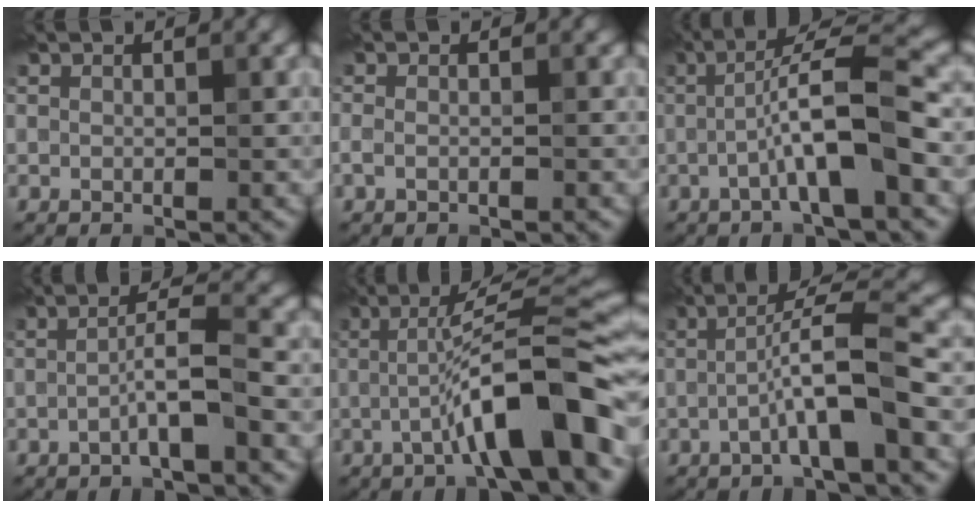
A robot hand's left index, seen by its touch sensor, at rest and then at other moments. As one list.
[{"total": 0.9, "force": [-0.4, 0.2, 0.7], "torque": [-0.019, 0.001, -0.014]}, {"total": 6.9, "force": [-1.5, 0.7, 6.7], "torque": [-0.109, 0.024, -0.032]}, {"total": 3.2, "force": [-1.2, -0.2, 2.9], "torque": [-0.051, 0.018, -0.031]}, {"total": 9.5, "force": [-2.5, 1.2, 9.0], "torque": [-0.129, 0.024, -0.045]}, {"total": 5.8, "force": [-1.6, 0.3, 5.6], "torque": [-0.091, 0.025, -0.036]}]